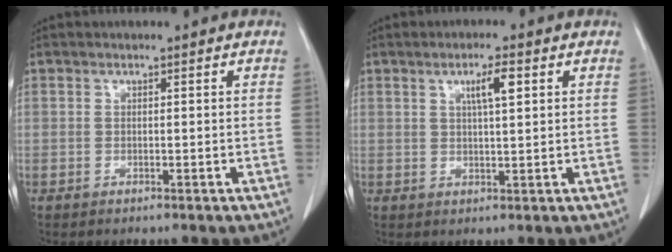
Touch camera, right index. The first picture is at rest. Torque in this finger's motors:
{"motor_torque": [0.19, 0.00, 0.08, 0.05]}